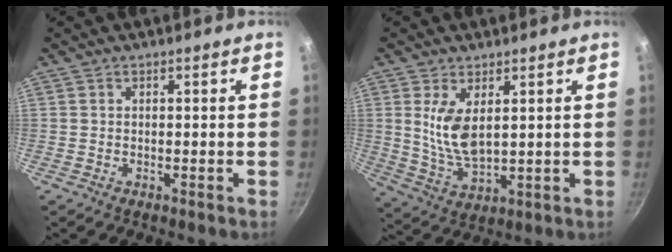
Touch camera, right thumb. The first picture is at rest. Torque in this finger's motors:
{"motor_torque": [-0.74, 0.86, 1.13, 0.23, 0.11]}